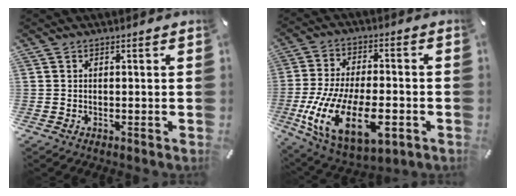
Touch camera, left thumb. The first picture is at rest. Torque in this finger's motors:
{"motor_torque": [0.49, 4.52, 2.33, 0.43, 0.40]}